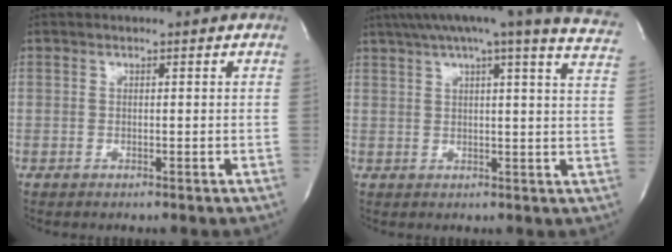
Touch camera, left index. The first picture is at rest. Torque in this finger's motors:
{"motor_torque": [1.06, -1.08, 0.19, 0.10]}